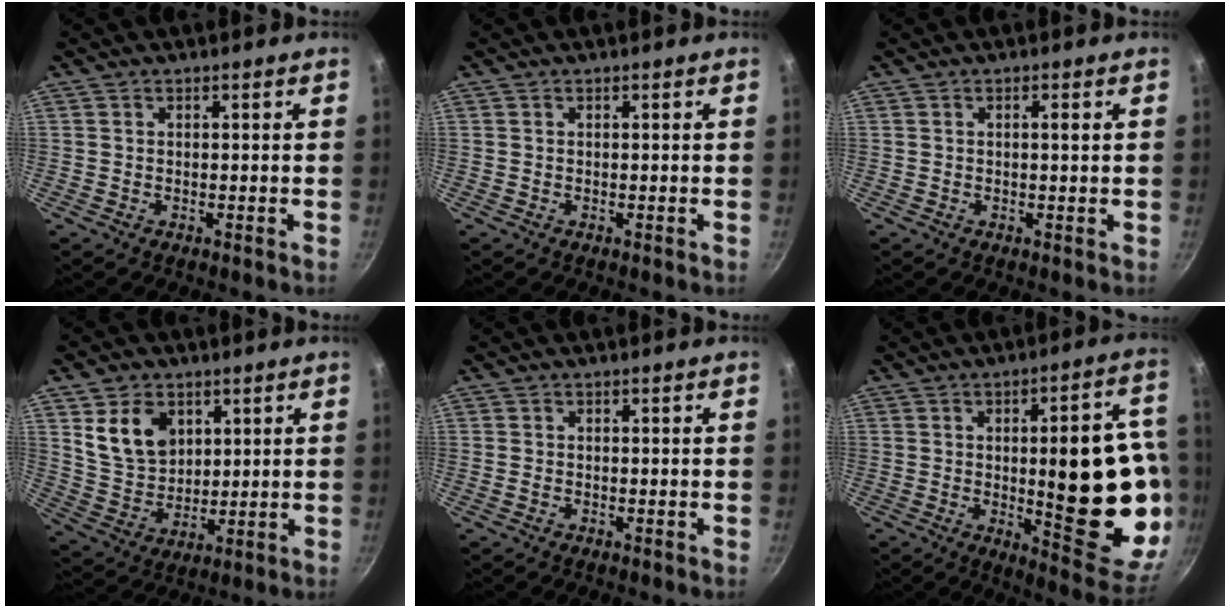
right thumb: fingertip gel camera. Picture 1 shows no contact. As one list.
[{"total": 0.0}, {"total": 1.1, "force": [0.3, 0.1, 1.1], "torque": [-0.017, 0.000, 0.003]}, {"total": 10.8, "force": [4.1, 7.9, 6.1], "torque": [-0.082, -0.022, 0.089]}, {"total": 0.6, "force": [-0.1, 0.5, 0.4], "torque": [-0.007, 0.001, -0.003]}, {"total": 24.5, "force": [-1.7, 8.2, 23.0], "torque": [-0.263, -0.006, -0.007]}]